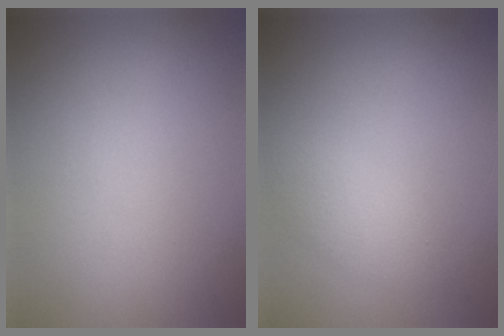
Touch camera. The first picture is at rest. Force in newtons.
{"total": 1.9, "press": 1.9, "slide": 0.1}